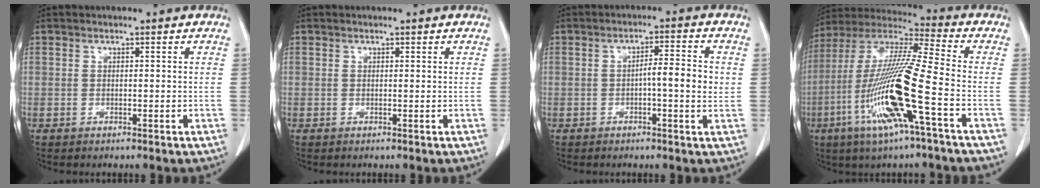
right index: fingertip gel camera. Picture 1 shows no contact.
{"total": 0.0}
{"total": 5.2, "force": [-0.2, 0.6, 5.2], "torque": [-0.079, 0.006, -0.006]}
{"total": 17.9, "force": [-6.1, 0.0, 16.8], "torque": [-0.345, -0.015, -0.123]}